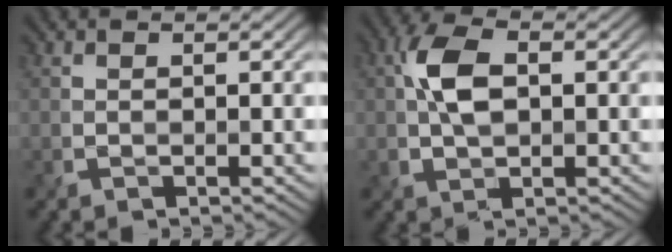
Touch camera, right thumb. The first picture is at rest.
{"total": 5.6, "force": [0.5, 3.0, 4.6], "torque": [-0.103, 0.009, 0.008]}